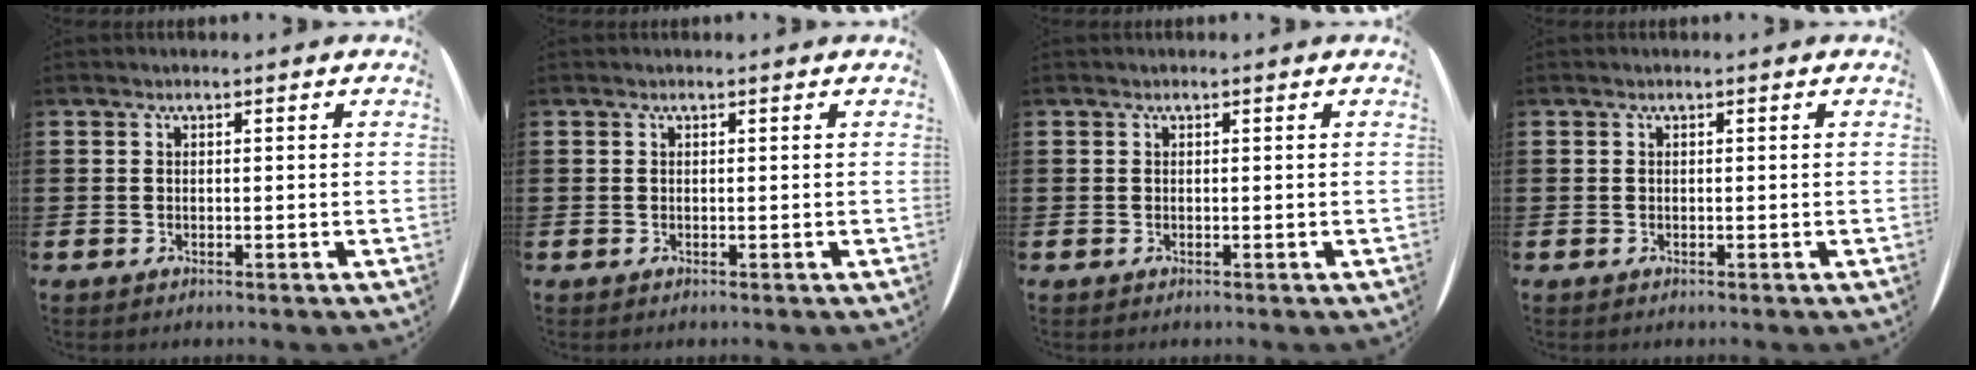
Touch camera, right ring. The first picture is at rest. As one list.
[{"total": 0.0}, {"total": 0.0}, {"total": 0.0}]